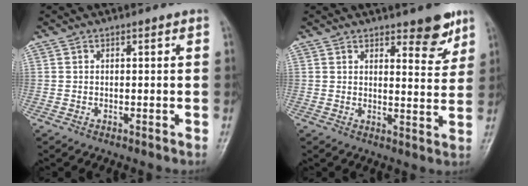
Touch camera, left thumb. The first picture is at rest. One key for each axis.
{"total": 6.8, "fx": 4.7, "fy": 2.4, "fz": 4.4, "tx": -0.034, "ty": -0.033, "tz": 0.060}